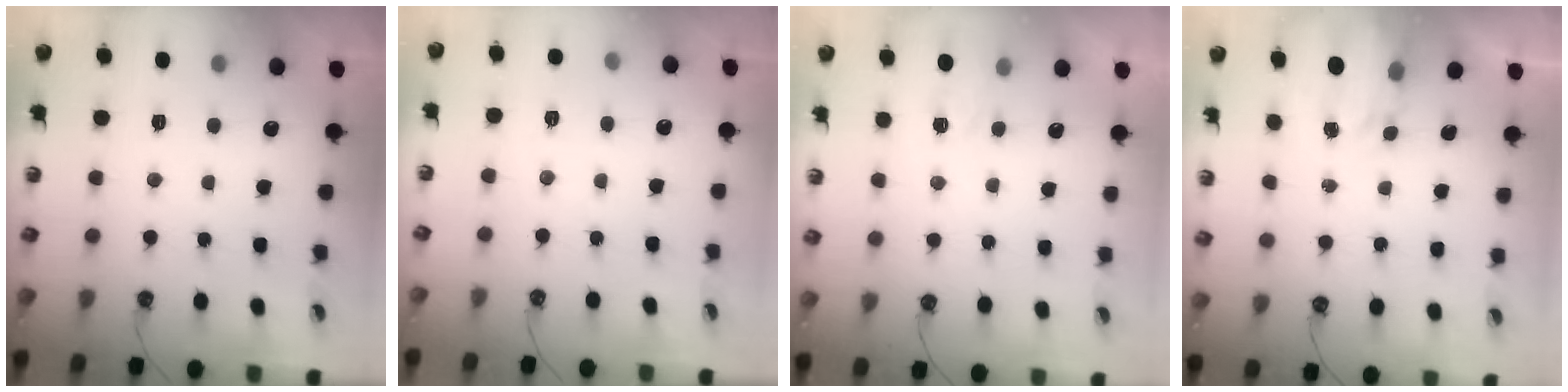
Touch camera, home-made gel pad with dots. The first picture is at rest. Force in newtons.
{"total": 2.6, "press": 2.6, "slide": 0.3}
{"total": 2.7, "press": 2.6, "slide": 0.4}
{"total": 2.6, "press": 2.6, "slide": 0.4}